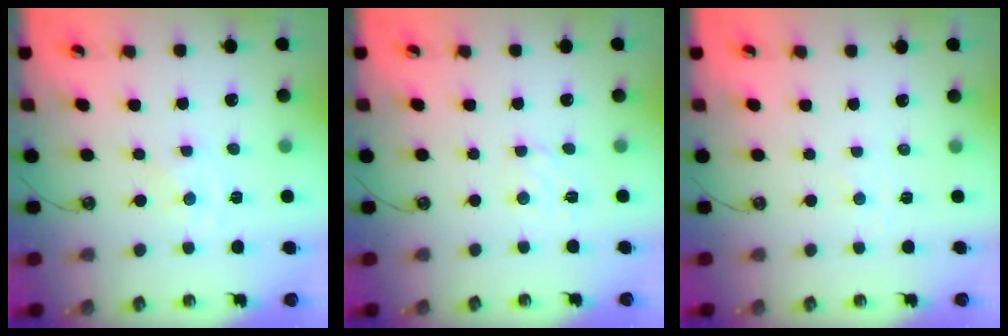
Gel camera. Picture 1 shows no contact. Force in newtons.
{"total": 2.8, "press": 2.7, "slide": 0.4}
{"total": 1.9, "press": 1.9, "slide": 0.3}